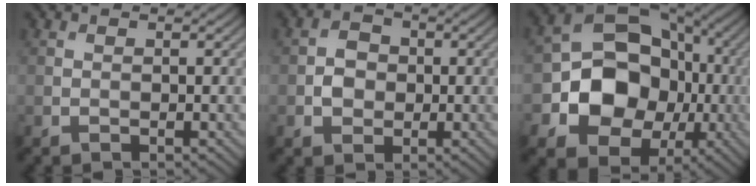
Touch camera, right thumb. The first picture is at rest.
{"total": 2.8, "force": [-0.4, 2.4, 1.4], "torque": [-0.025, 0.000, -0.012]}
{"total": 13.5, "force": [-2.3, 11.3, 7.2], "torque": [-0.150, -0.014, -0.058]}